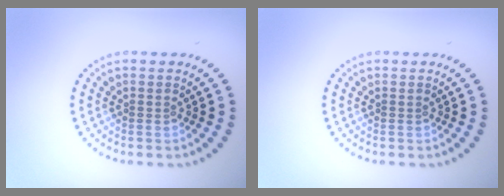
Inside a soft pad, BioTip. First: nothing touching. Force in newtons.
{"total": 0.0}